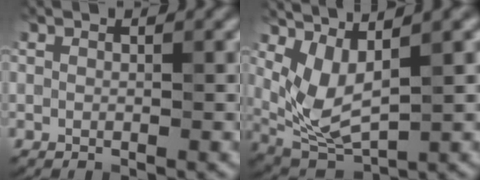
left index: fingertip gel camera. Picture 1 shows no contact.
{"total": 4.5, "force": [1.6, 1.4, 4.0], "torque": [-0.100, -0.006, 0.038]}